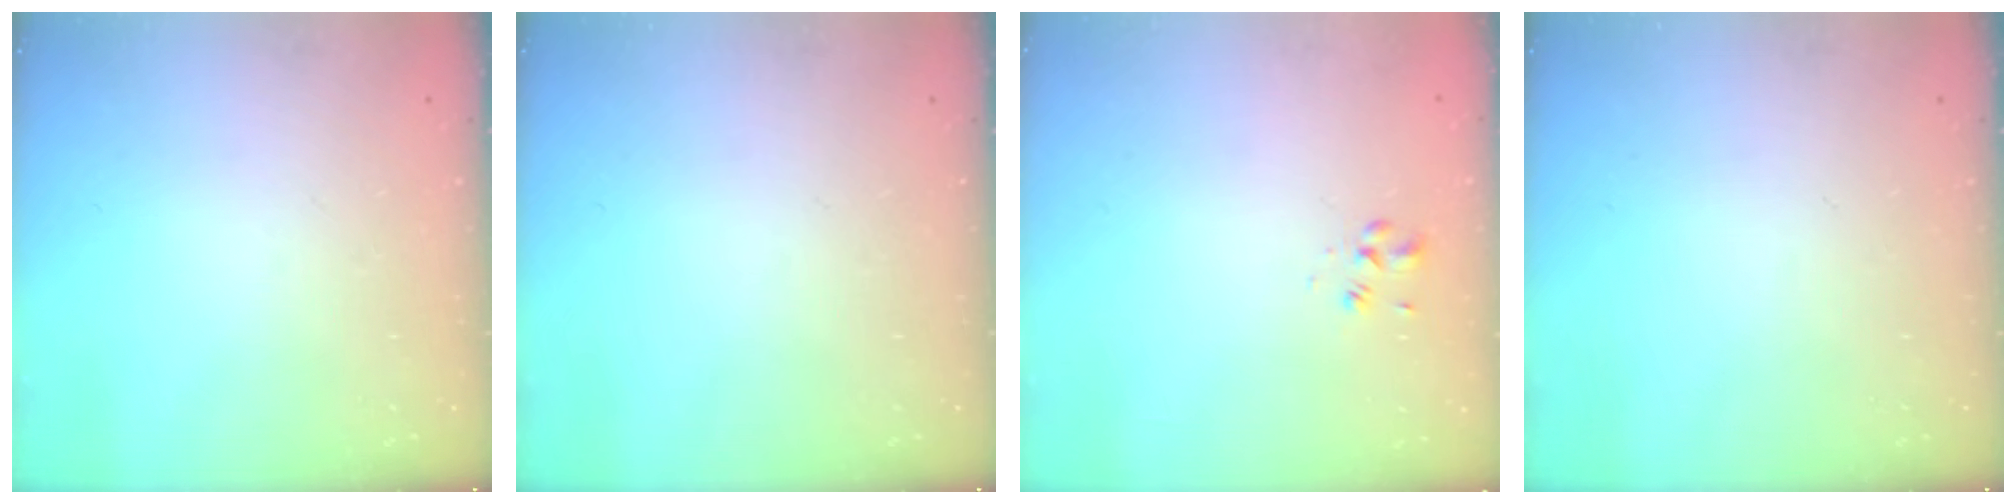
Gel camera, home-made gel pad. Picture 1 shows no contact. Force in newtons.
{"total": 0.0}
{"total": 2.6, "press": 2.4, "slide": 1.0}
{"total": 0.0}